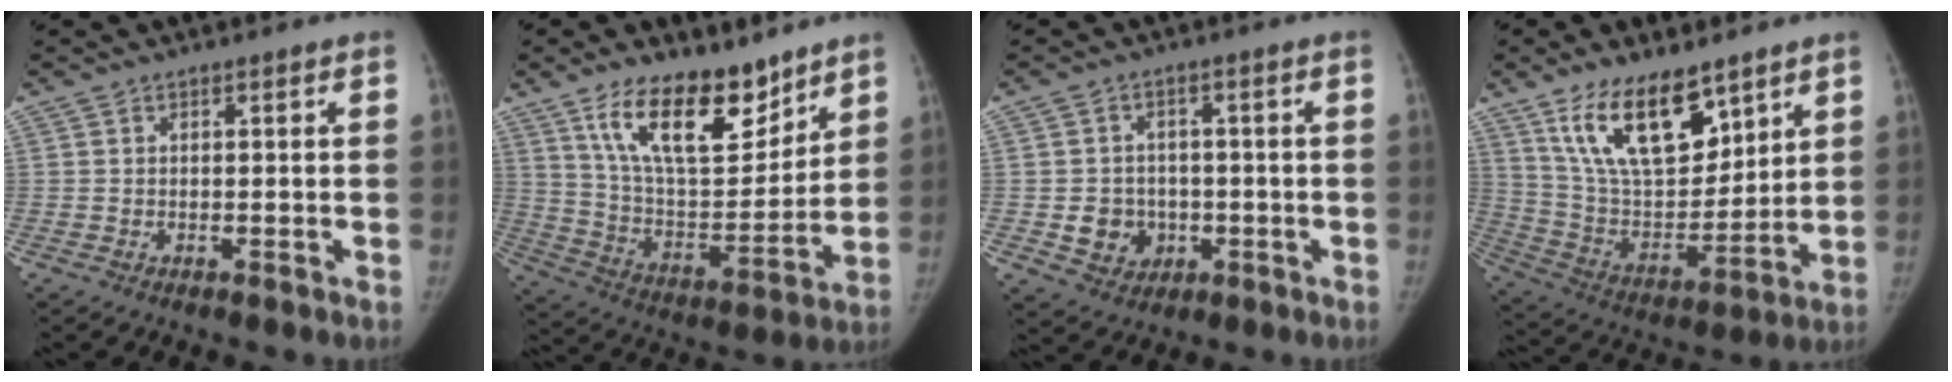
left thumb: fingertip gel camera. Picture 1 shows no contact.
{"total": 18.6, "force": [12.4, 8.2, 11.2], "torque": [-0.142, -0.081, 0.226]}
{"total": 6.7, "force": [-1.3, 6.0, 2.6], "torque": [-0.012, 0.009, -0.013]}
{"total": 18.5, "force": [11.5, 8.6, 11.6], "torque": [-0.158, -0.064, 0.223]}